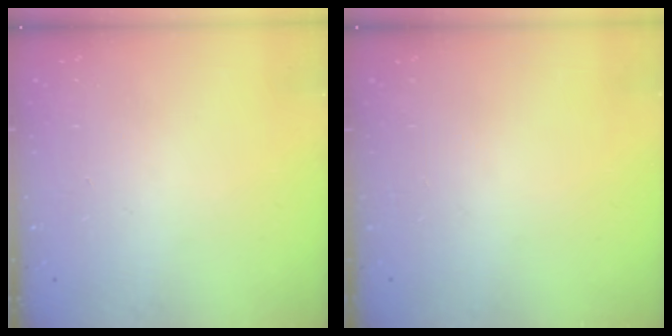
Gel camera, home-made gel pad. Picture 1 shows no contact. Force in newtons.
{"total": 0.0}